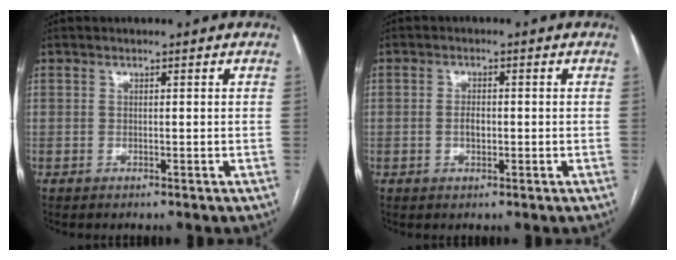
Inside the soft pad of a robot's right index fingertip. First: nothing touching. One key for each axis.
{"total": 2.3, "fx": -0.3, "fy": 1.2, "fz": 1.9, "tx": -0.034, "ty": 0.003, "tz": -0.004}